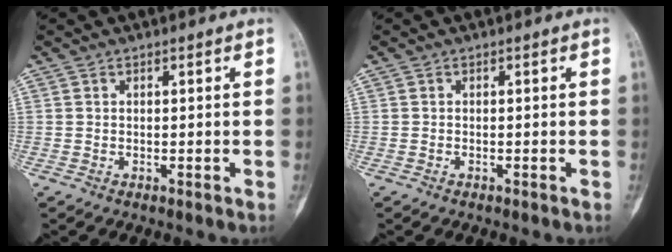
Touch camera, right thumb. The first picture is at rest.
{"total": 0.0}